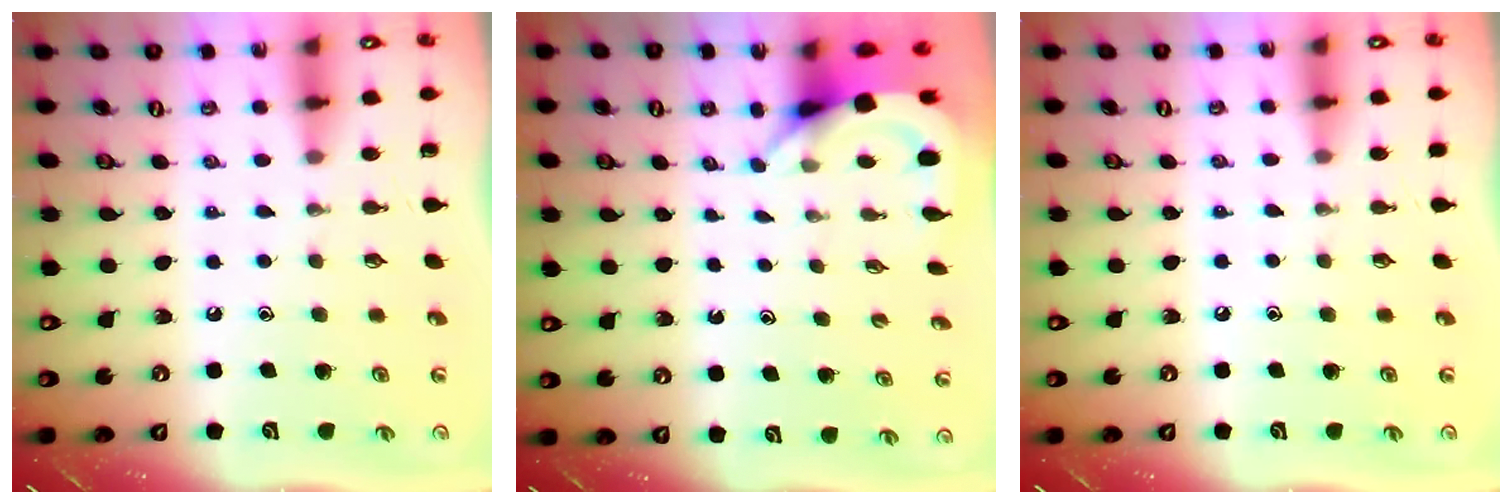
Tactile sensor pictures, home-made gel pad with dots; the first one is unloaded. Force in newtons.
{"total": 3.9, "press": 3.9, "slide": 0.2}
{"total": 3.2, "press": 3.2, "slide": 0.5}